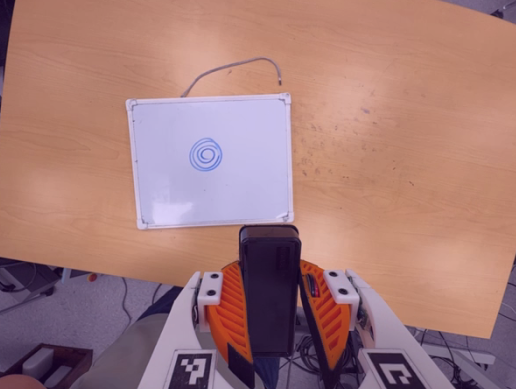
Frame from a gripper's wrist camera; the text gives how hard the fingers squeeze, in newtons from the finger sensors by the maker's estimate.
{"total": 8.6, "left": 7.3, "right": 9.9}